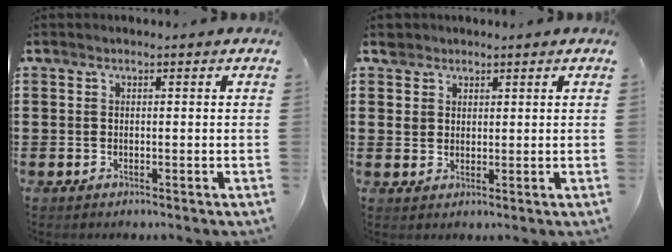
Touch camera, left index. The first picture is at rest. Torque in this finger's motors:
{"motor_torque": [0.40, -0.35, 0.17, 0.02]}